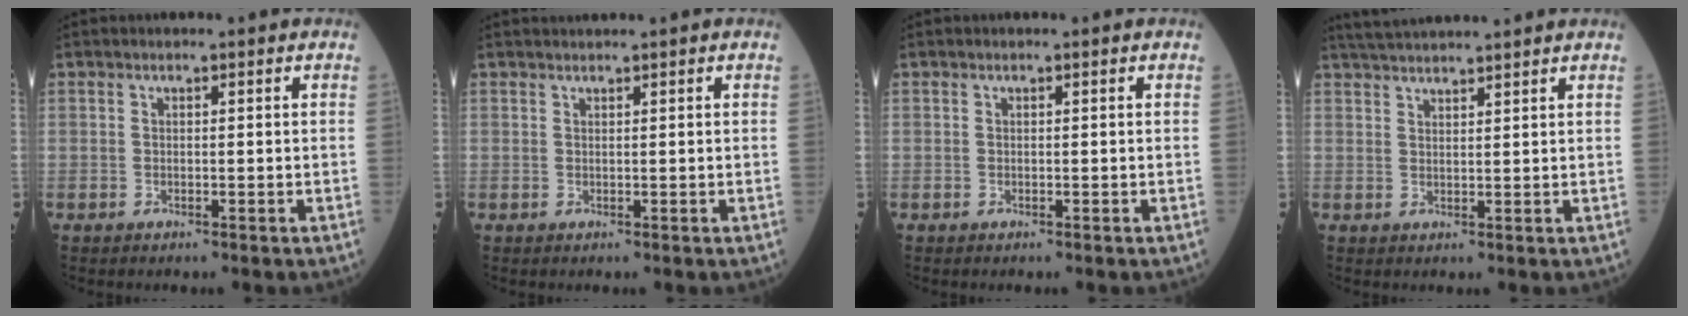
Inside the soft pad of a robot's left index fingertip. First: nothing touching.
{"total": 1.1, "force": [1.0, -0.4, 0.2], "torque": [-0.005, 0.010, 0.026]}
{"total": 0.0}
{"total": 8.4, "force": [7.8, -0.5, 3.0], "torque": [-0.055, 0.034, 0.121]}